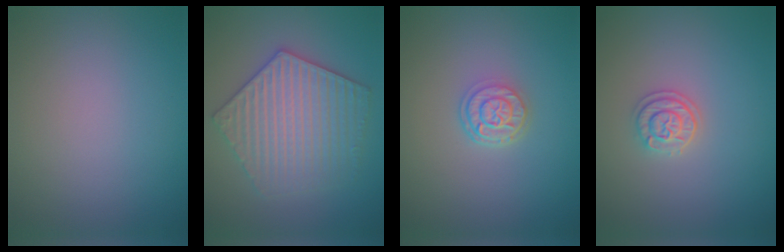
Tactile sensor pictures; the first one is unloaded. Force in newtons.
{"total": 5.6, "press": 5.5, "slide": 0.9}
{"total": 2.8, "press": 2.1, "slide": 1.8}
{"total": 2.1, "press": 2.0, "slide": 0.6}